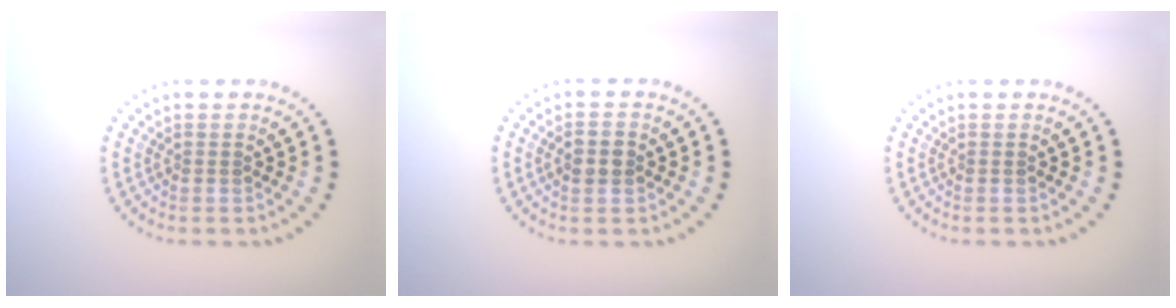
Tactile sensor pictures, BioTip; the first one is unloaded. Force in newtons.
{"total": 2.0, "press": 2.0, "slide": 0.1}
{"total": 0.0}